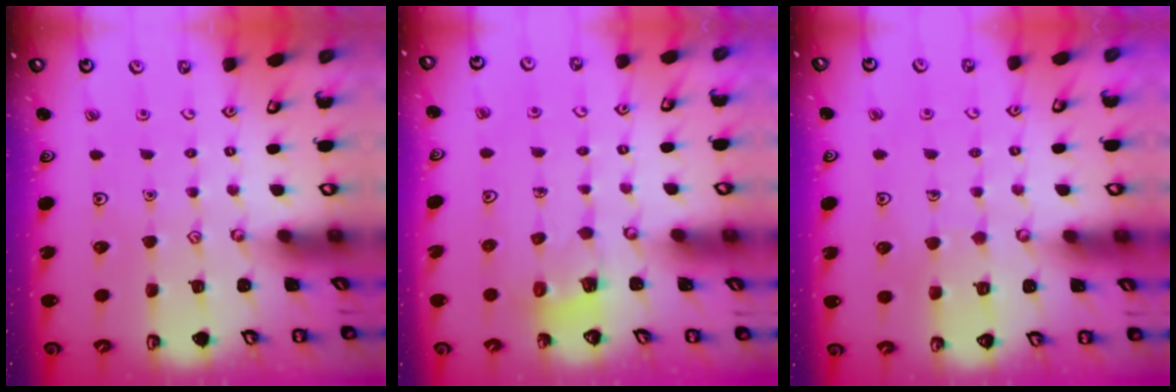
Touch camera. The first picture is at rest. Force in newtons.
{"total": 2.6, "press": 2.6, "slide": 0.3}
{"total": 5.3, "press": 5.3, "slide": 0.4}